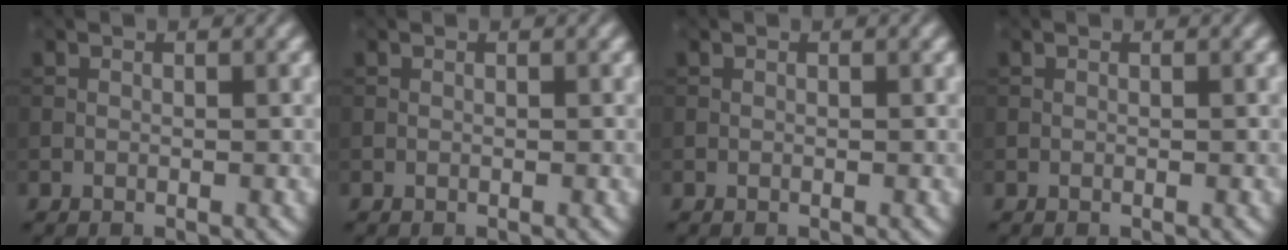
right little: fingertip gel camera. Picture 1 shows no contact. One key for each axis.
{"total": 0.0}
{"total": 0.0}
{"total": 0.0}